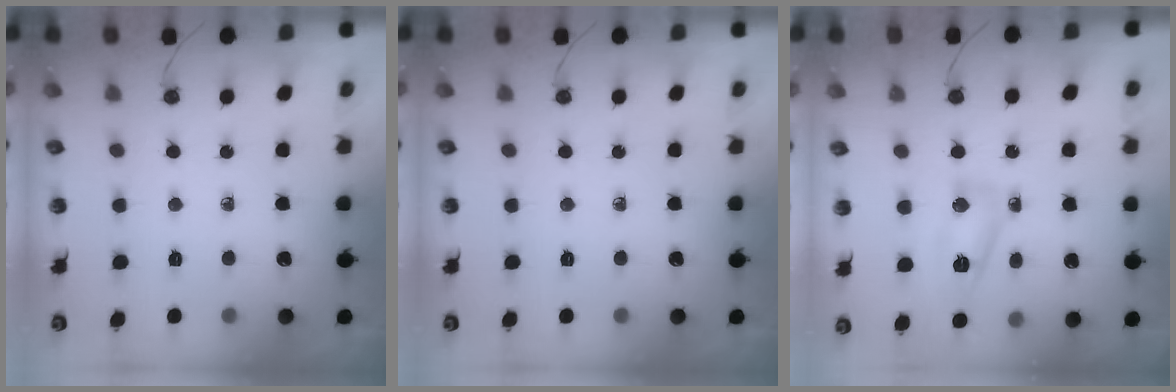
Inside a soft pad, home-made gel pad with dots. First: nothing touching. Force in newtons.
{"total": 0.0}
{"total": 7.4, "press": 7.4, "slide": 0.5}